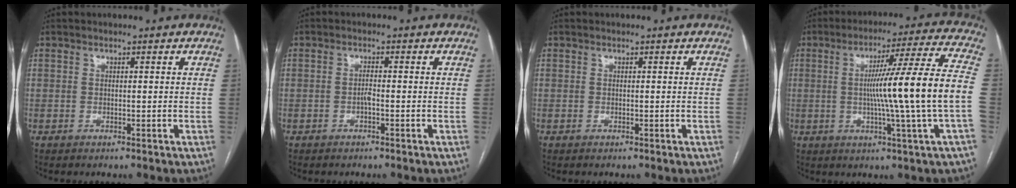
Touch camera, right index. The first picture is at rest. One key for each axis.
{"total": 1.3, "fx": -0.6, "fy": 0.2, "fz": 1.1, "tx": -0.021, "ty": 0.002, "tz": -0.011}
{"total": 0.0}
{"total": 15.6, "fx": -1.3, "fy": -2.3, "fz": 15.4, "tx": -0.234, "ty": 0.001, "tz": -0.025}